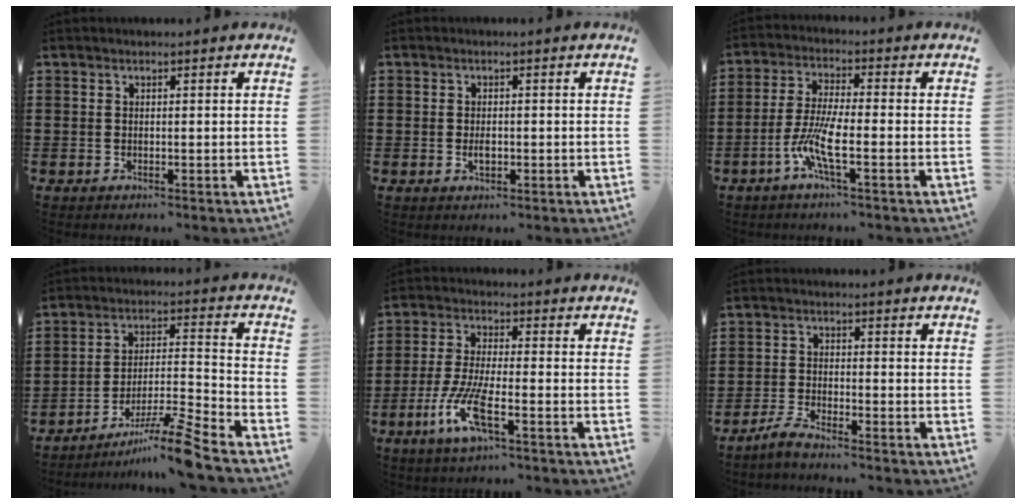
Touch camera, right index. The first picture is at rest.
{"total": 1.6, "force": [-0.3, 0.9, 1.3], "torque": [-0.024, 0.000, -0.004]}
{"total": 7.3, "force": [-3.0, 1.4, 6.5], "torque": [-0.147, -0.013, -0.064]}
{"total": 9.9, "force": [-8.0, 0.0, 5.7], "torque": [-0.082, 0.015, -0.153]}
{"total": 8.0, "force": [-3.8, 1.8, 6.8], "torque": [-0.163, -0.016, -0.077]}
{"total": 2.8, "force": [-2.6, -0.1, 1.0], "torque": [-0.036, 0.000, -0.055]}